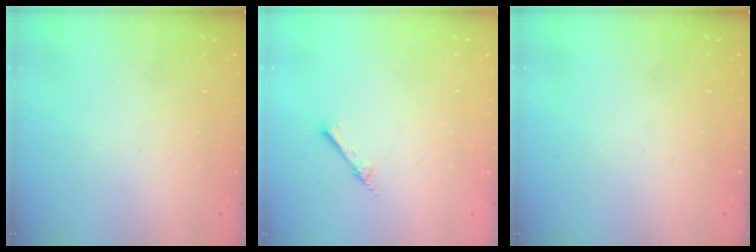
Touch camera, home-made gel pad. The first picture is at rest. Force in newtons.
{"total": 2.4, "press": 2.4, "slide": 0.2}
{"total": 0.0}